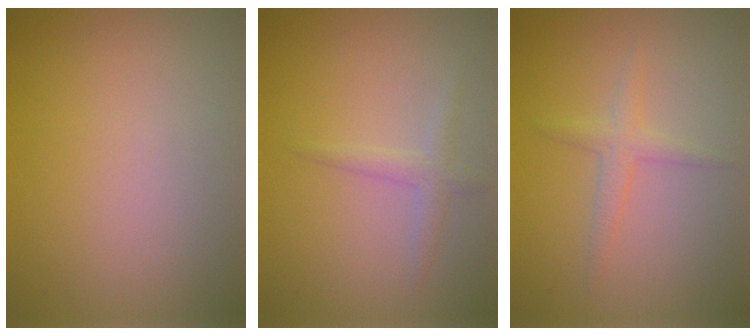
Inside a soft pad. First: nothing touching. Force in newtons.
{"total": 1.6, "press": 1.6, "slide": 0.1}
{"total": 1.8, "press": 1.8, "slide": 0.1}